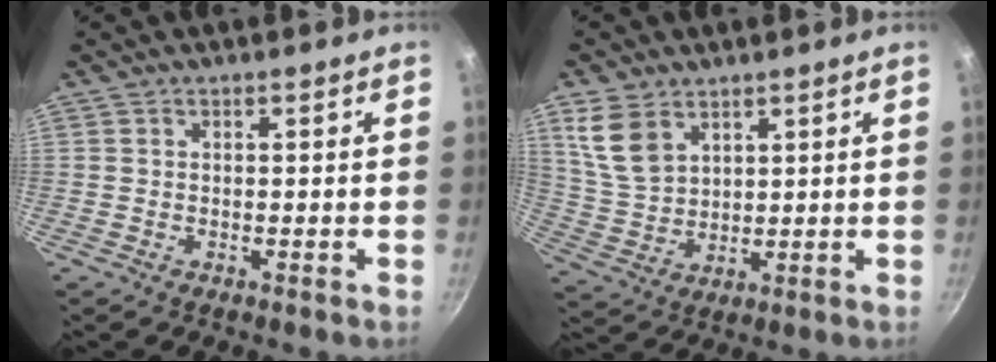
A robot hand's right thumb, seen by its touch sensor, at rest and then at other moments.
{"total": 8.7, "force": [4.6, 5.7, 4.6], "torque": [-0.077, -0.019, 0.105]}